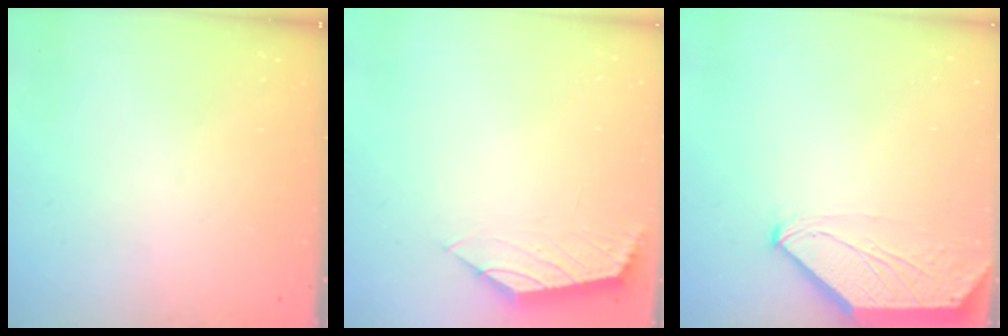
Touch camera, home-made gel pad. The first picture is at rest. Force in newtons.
{"total": 0.9, "press": 0.9, "slide": 0.3}
{"total": 0.0}